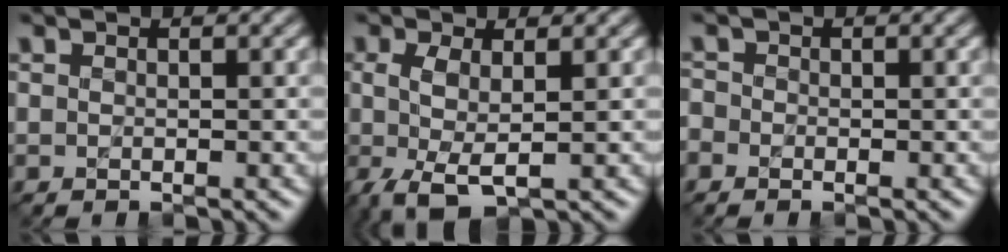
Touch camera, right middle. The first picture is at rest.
{"total": 3.7, "force": [-0.7, 1.5, 3.4], "torque": [-0.085, -0.008, -0.012]}
{"total": 1.0, "force": [-0.6, 0.8, 0.1], "torque": [0.000, 0.000, -0.011]}